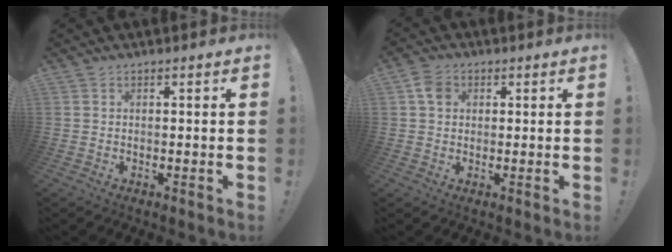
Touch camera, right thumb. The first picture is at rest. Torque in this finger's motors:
{"motor_torque": [0.43, 0.95, 0.43, -0.36, 0.00]}